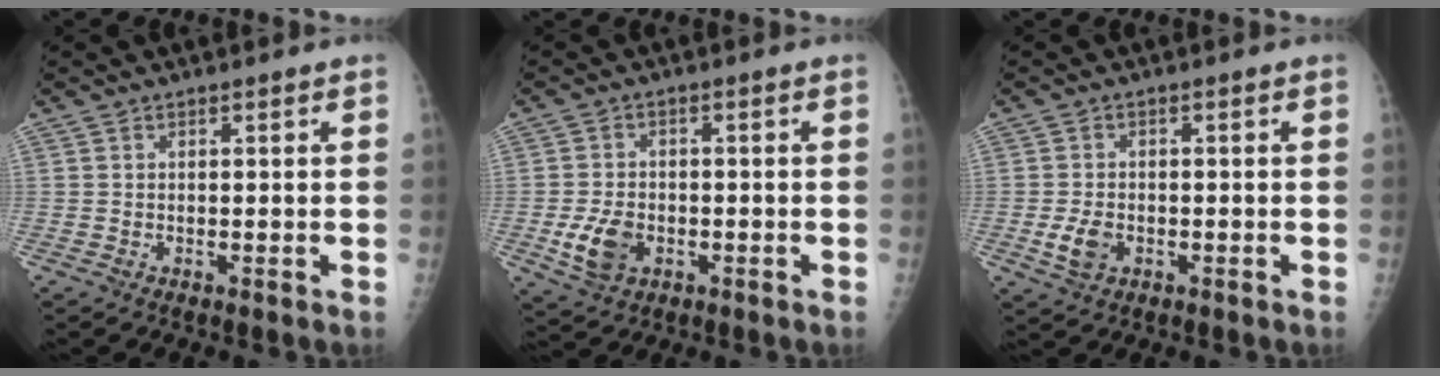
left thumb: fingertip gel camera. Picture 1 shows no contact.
{"total": 6.2, "force": [-1.8, 4.4, 4.0], "torque": [-0.066, 0.003, -0.029]}
{"total": 3.9, "force": [-1.1, 2.7, 2.5], "torque": [-0.045, 0.001, -0.018]}